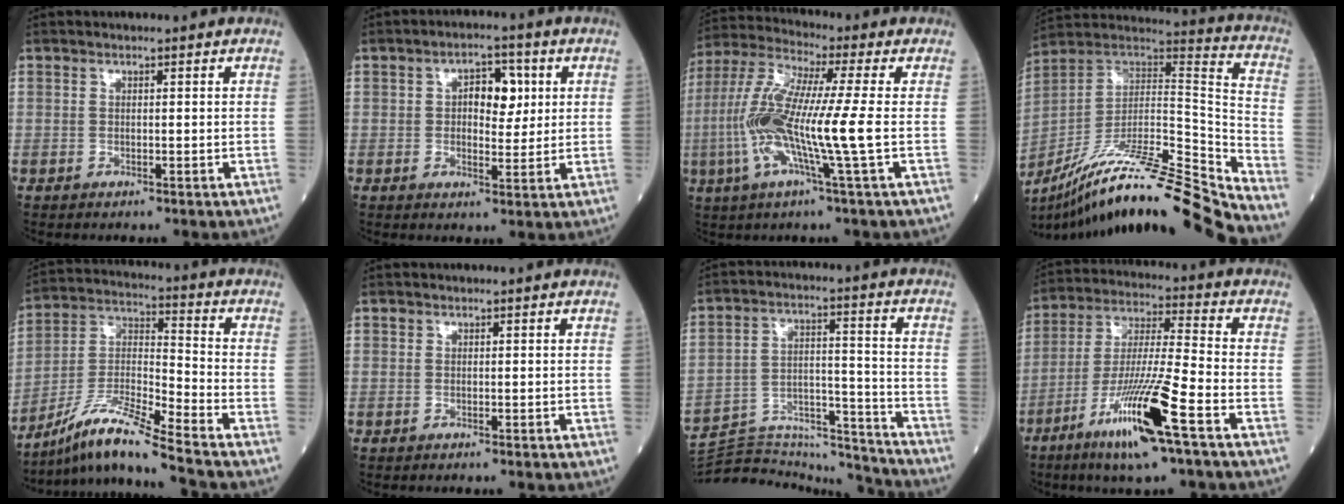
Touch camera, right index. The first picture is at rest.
{"total": 5.8, "force": [1.4, 3.0, 4.7], "torque": [-0.067, 0.014, 0.020]}
{"total": 13.9, "force": [-2.2, -0.5, 13.7], "torque": [-0.285, -0.002, -0.055]}
{"total": 28.6, "force": [-24.2, -0.2, 15.2], "torque": [-0.212, -0.021, -0.384]}
{"total": 12.5, "force": [-10.4, -1.4, 6.7], "torque": [-0.139, -0.007, -0.196]}
{"total": 0.0}
{"total": 19.4, "force": [-19.0, 1.8, 3.4], "torque": [-0.072, 0.037, -0.285]}
{"total": 14.6, "force": [-7.5, -0.1, 12.6], "torque": [-0.253, -0.025, -0.137]}